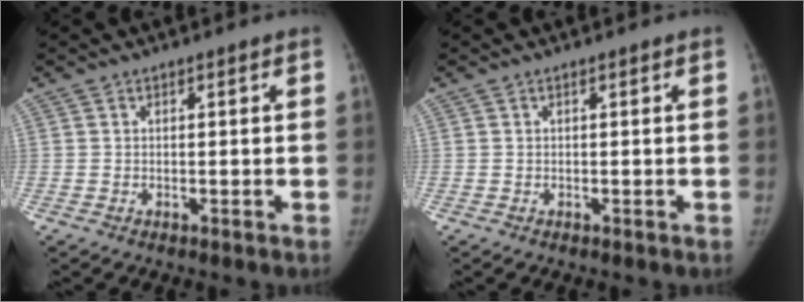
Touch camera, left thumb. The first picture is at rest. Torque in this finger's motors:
{"motor_torque": [0.00, 0.00, 0.23, -0.21, 0.00]}